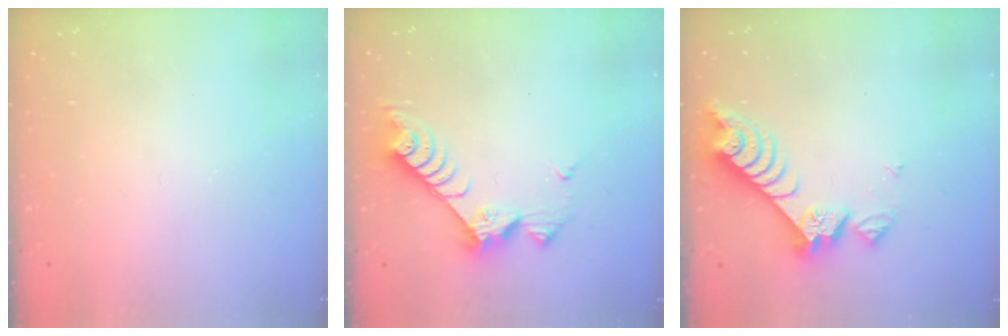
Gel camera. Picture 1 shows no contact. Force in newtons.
{"total": 8.4, "press": 8.3, "slide": 0.7}
{"total": 8.5, "press": 8.4, "slide": 0.8}